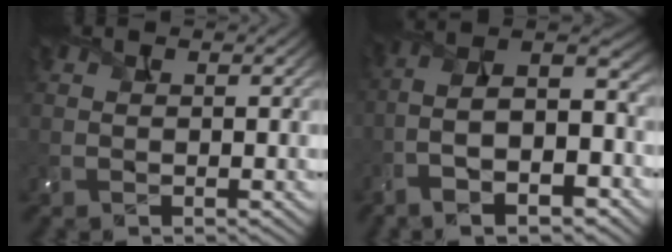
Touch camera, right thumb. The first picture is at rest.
{"total": 12.7, "force": [-5.1, 5.2, 10.4], "torque": [-0.199, -0.008, -0.087]}